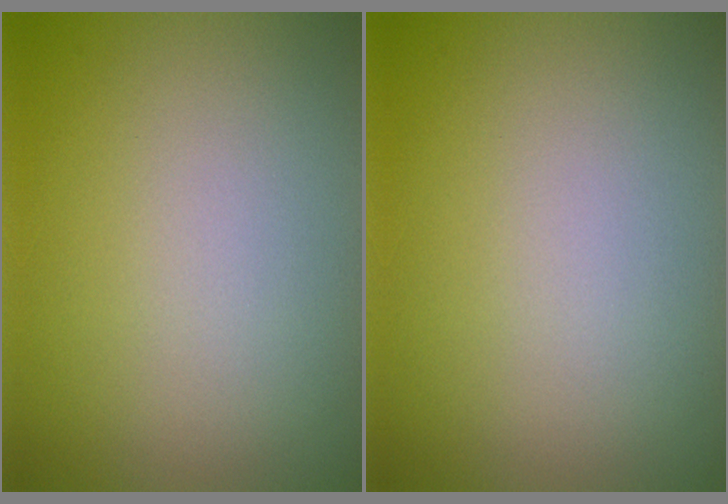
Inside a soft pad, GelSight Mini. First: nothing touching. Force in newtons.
{"total": 0.0}